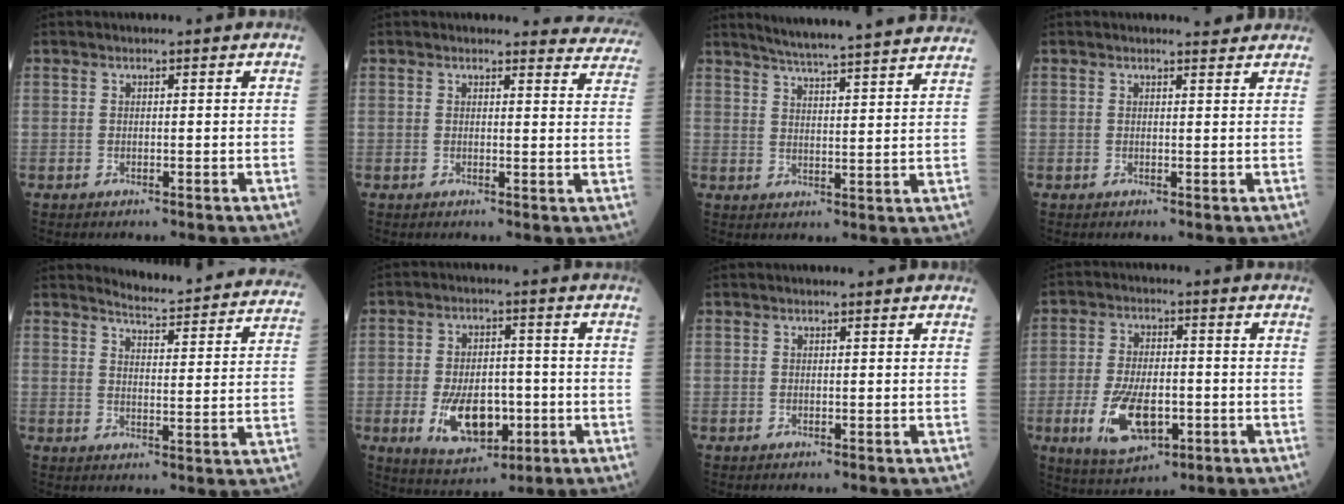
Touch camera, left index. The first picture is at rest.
{"total": 8.0, "force": [7.7, 1.9, -0.3], "torque": [0.048, -0.035, 0.042]}
{"total": 21.8, "force": [20.2, -0.5, 8.2], "torque": [-0.126, -0.024, 0.256]}
{"total": 1.9, "force": [1.9, 0.3, 0.2], "torque": [-0.006, -0.003, 0.019]}
{"total": 16.9, "force": [16.4, 2.6, 3.4], "torque": [-0.028, -0.060, 0.177]}
{"total": 10.0, "force": [-2.9, 5.5, 7.9], "torque": [-0.144, -0.002, -0.040]}
{"total": 0.0}
{"total": 10.1, "force": [-3.3, 4.7, 8.3], "torque": [-0.169, -0.004, -0.052]}